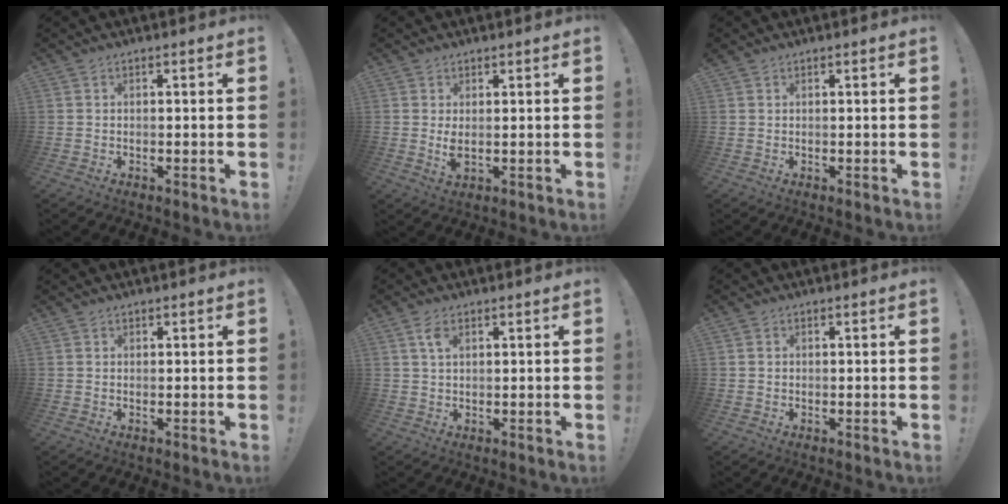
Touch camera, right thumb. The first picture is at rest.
{"total": 3.3, "force": [1.0, 1.3, 2.9], "torque": [-0.040, -0.012, 0.018]}
{"total": 0.5, "force": [0.4, 0.3, 0.1], "torque": [0.003, -0.003, 0.008]}
{"total": 0.5, "force": [0.4, 0.2, -0.3], "torque": [0.012, -0.002, 0.007]}
{"total": 3.8, "force": [1.9, 1.8, 2.8], "torque": [-0.047, -0.004, 0.032]}
{"total": 1.1, "force": [0.0, 1.1, 0.1], "torque": [0.000, 0.003, -0.001]}